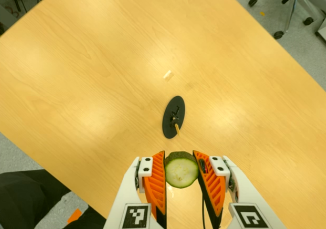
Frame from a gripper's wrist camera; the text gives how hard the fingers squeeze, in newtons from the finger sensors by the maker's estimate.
{"total": 11.0, "left": 10.0, "right": 12.1}